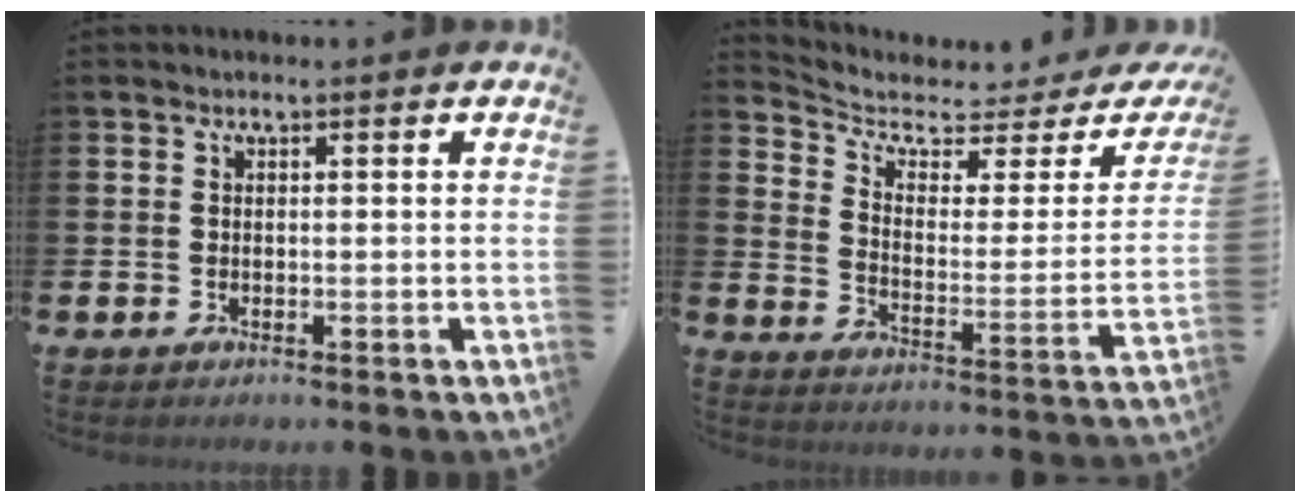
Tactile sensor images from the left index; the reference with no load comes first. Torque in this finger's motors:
{"motor_torque": [0.71, -1.43, -0.03, -0.01]}